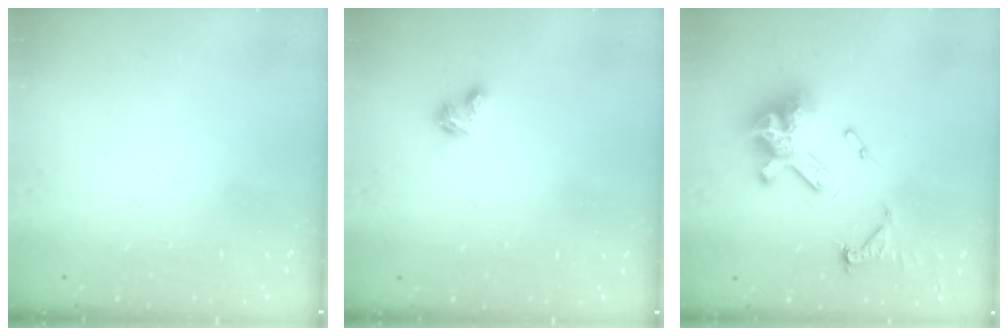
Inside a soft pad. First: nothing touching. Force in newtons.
{"total": 3.1, "press": 3.0, "slide": 0.5}
{"total": 13.6, "press": 13.6, "slide": 0.6}